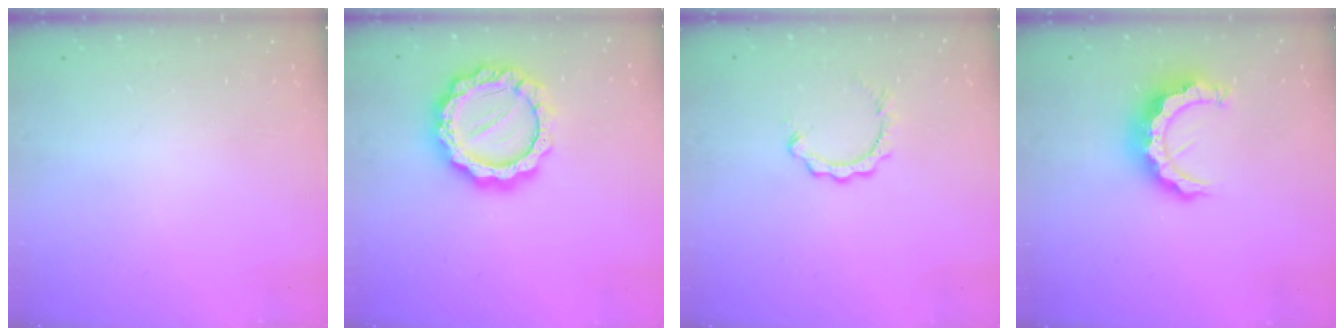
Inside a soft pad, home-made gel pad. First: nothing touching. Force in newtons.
{"total": 15.9, "press": 15.8, "slide": 1.3}
{"total": 2.6, "press": 2.6, "slide": 0.3}
{"total": 10.3, "press": 10.2, "slide": 1.0}